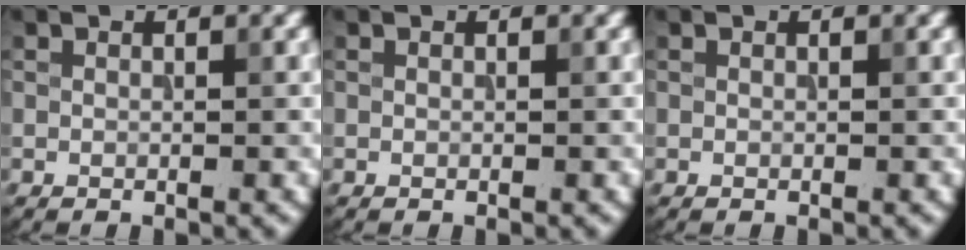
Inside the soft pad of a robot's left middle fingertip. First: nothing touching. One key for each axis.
{"total": 0.0}
{"total": 0.0}